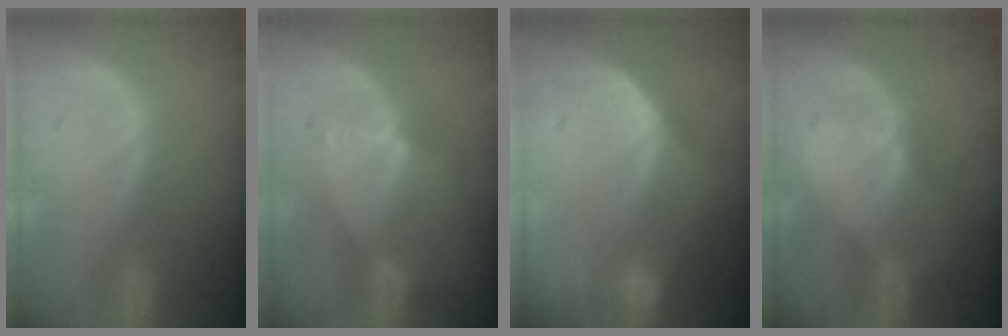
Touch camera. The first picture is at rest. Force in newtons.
{"total": 6.6, "press": 5.9, "slide": 2.9}
{"total": 7.2, "press": 6.1, "slide": 3.8}
{"total": 3.1, "press": 3.1, "slide": 0.3}